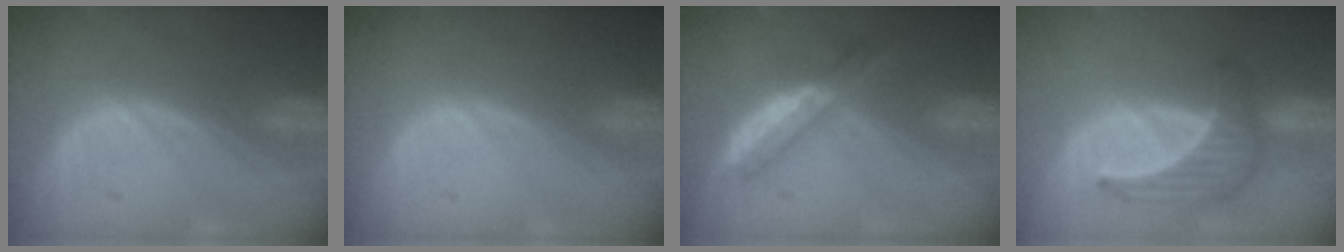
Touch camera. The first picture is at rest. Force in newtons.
{"total": 0.0}
{"total": 5.3, "press": 4.6, "slide": 2.6}
{"total": 6.6, "press": 6.2, "slide": 2.3}